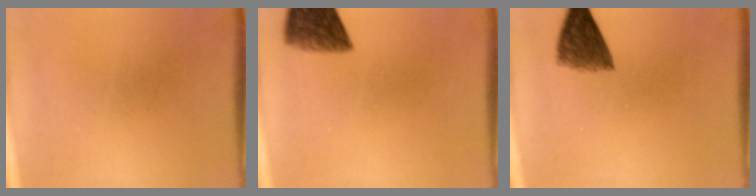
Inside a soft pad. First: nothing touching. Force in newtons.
{"total": 7.4}
{"total": 6.0}